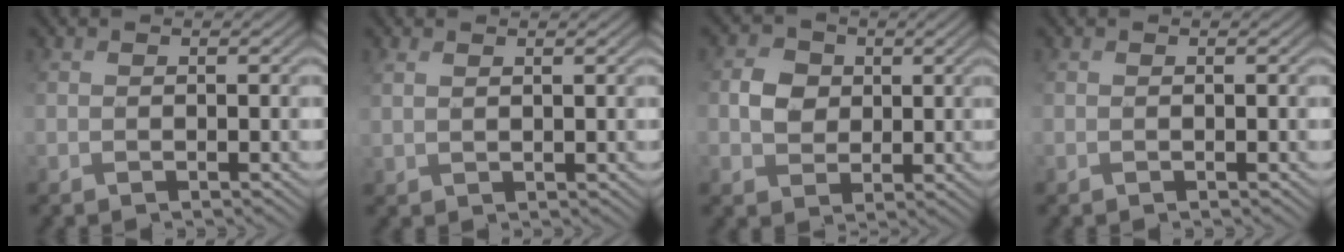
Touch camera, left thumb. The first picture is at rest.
{"total": 1.4, "force": [1.3, -0.1, -0.6], "torque": [0.011, 0.007, 0.027]}
{"total": 3.5, "force": [1.1, 3.2, 1.0], "torque": [-0.024, 0.012, 0.016]}
{"total": 0.0}